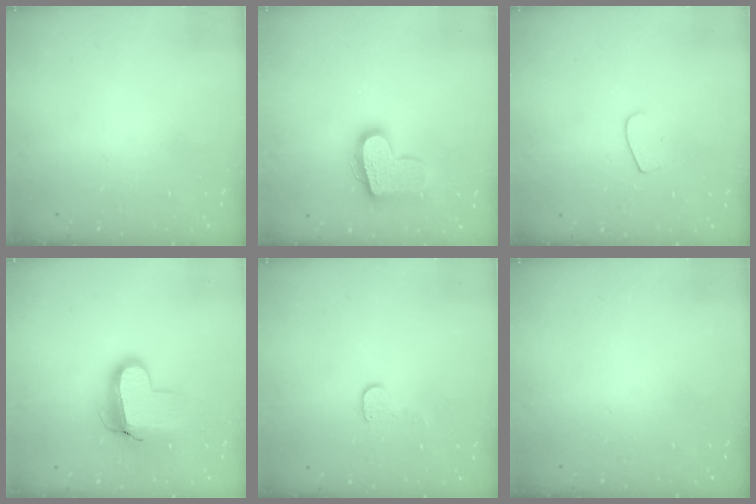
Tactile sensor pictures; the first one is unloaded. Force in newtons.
{"total": 16.4, "press": 16.4, "slide": 1.2}
{"total": 5.0, "press": 5.0, "slide": 0.4}
{"total": 12.4, "press": 12.4, "slide": 1.0}
{"total": 5.5, "press": 5.5, "slide": 0.5}
{"total": 0.0}